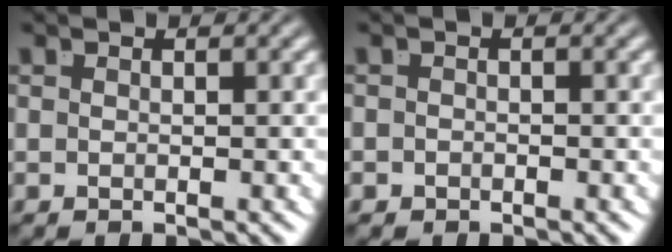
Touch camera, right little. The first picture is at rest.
{"total": 1.0, "force": [-0.9, 0.2, -0.2], "torque": [0.001, -0.014, -0.008]}